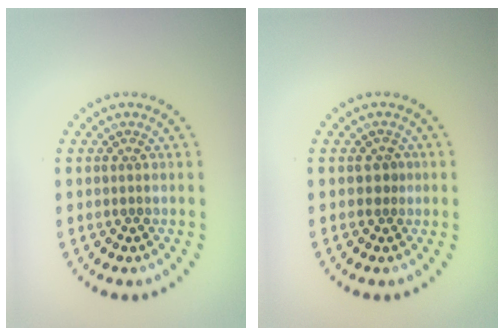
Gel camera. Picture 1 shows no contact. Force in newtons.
{"total": 1.1, "press": 0.9, "slide": 0.7}